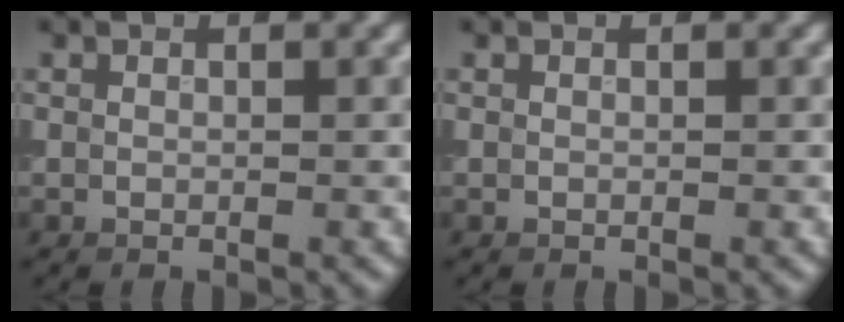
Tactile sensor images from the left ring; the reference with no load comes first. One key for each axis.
{"total": 0.0}